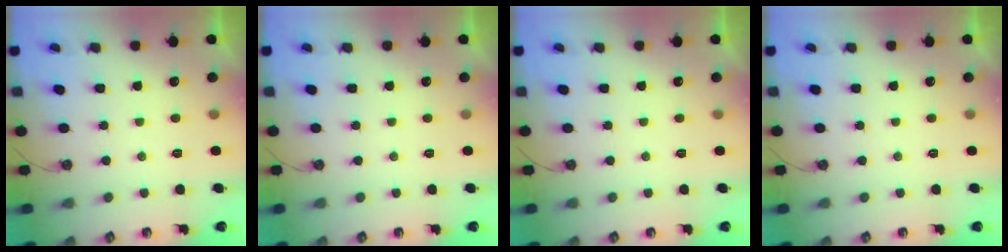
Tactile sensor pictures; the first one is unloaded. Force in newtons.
{"total": 0.0}
{"total": 0.0}
{"total": 0.0}